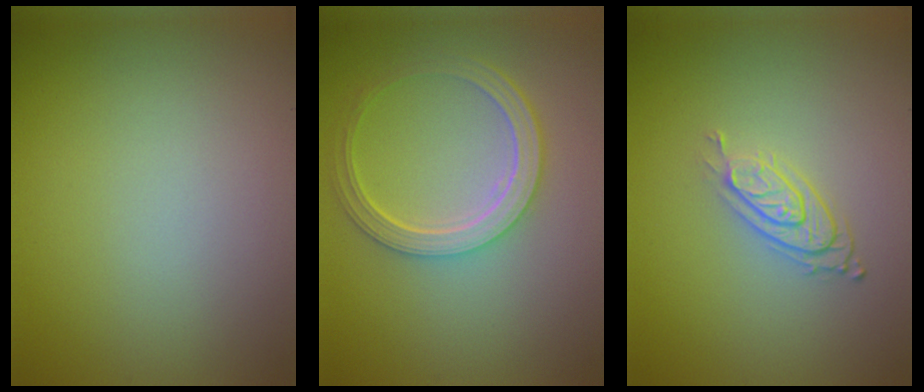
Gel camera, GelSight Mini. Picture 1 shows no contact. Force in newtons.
{"total": 4.7, "press": 3.6, "slide": 2.9}
{"total": 3.0, "press": 2.0, "slide": 2.2}